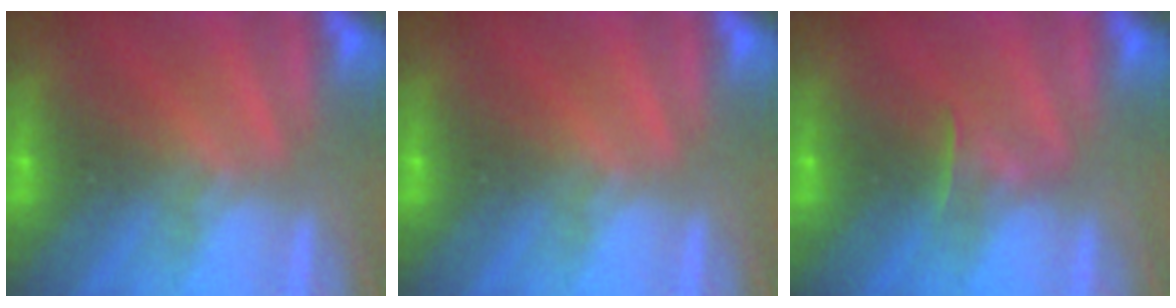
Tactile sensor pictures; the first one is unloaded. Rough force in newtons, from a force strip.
{"total": 0.0}
{"total": 2.4}